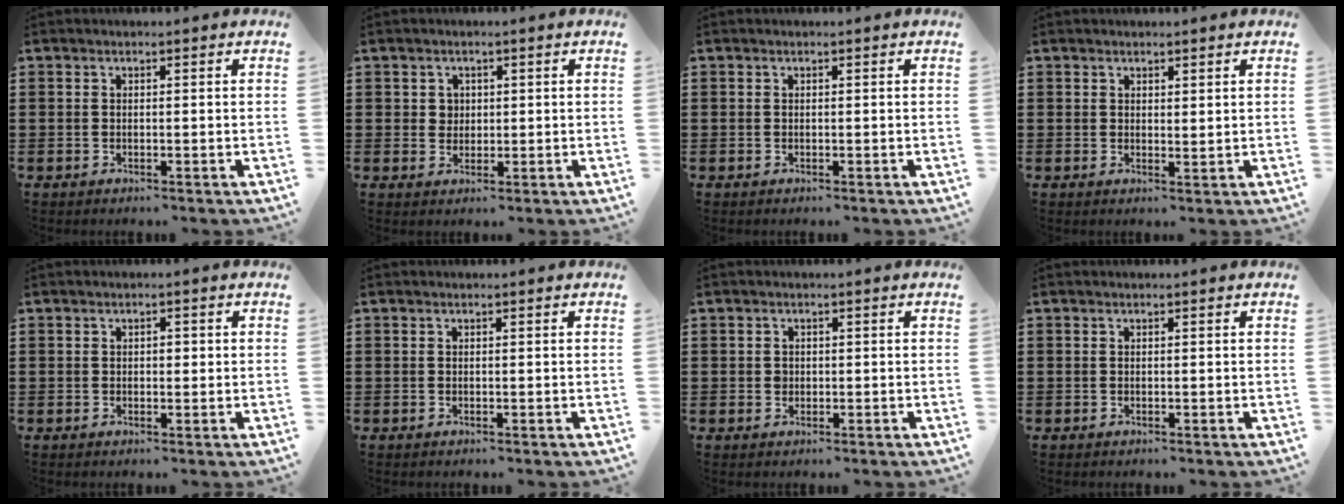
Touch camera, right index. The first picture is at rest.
{"total": 1.8, "force": [0.6, 1.6, 0.5], "torque": [-0.017, 0.007, 0.012]}
{"total": 0.0}
{"total": 1.1, "force": [1.1, 0.2, 0.1], "torque": [-0.003, 0.000, 0.021]}
{"total": 1.0, "force": [0.1, 0.6, 0.8], "torque": [-0.015, 0.005, 0.000]}
{"total": 0.0}
{"total": 1.0, "force": [0.0, 0.9, 0.5], "torque": [-0.012, 0.004, 0.000]}
{"total": 0.0}